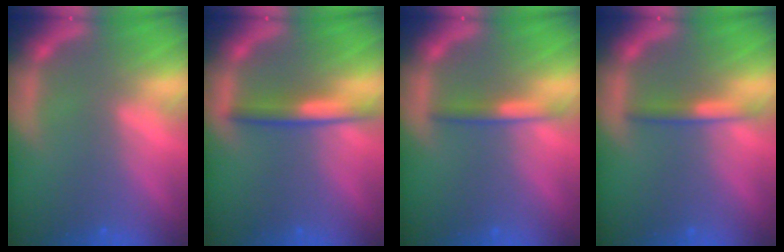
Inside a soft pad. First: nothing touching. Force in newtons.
{"total": 3.0}
{"total": 2.0}
{"total": 2.0}